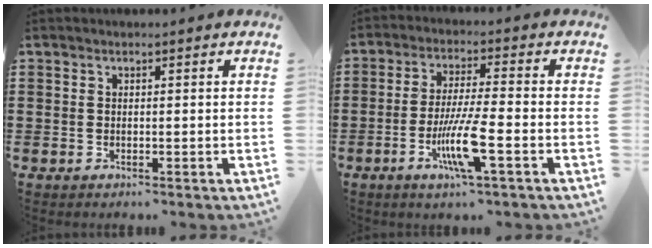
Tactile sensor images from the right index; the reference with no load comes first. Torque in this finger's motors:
{"motor_torque": [2.14, 0.00, 0.74, 0.12]}